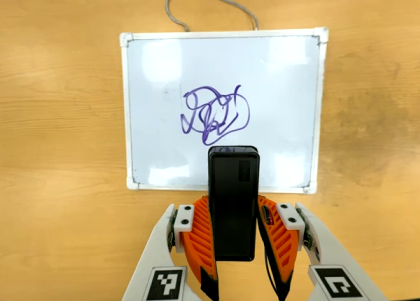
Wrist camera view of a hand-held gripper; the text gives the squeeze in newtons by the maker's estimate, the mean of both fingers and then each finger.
{"total": 4.1, "left": 2.8, "right": 5.3}